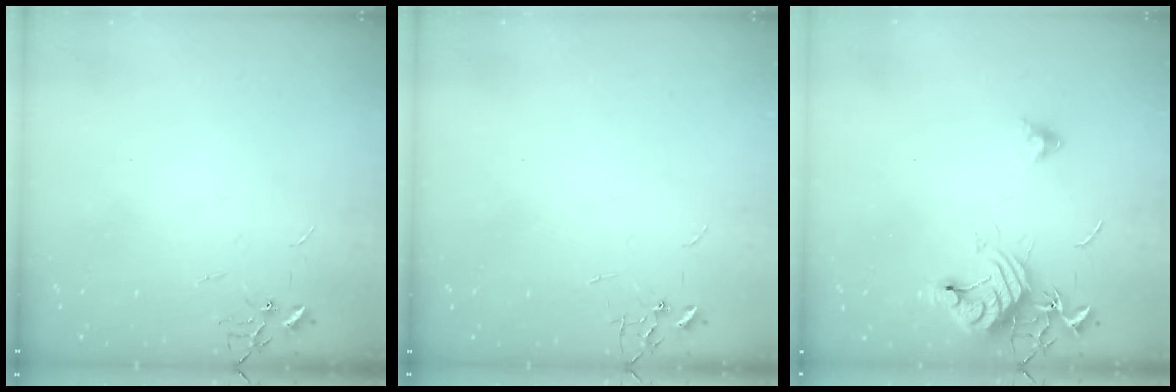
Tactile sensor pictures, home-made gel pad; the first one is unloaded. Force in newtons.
{"total": 0.0}
{"total": 11.7, "press": 11.6, "slide": 1.7}